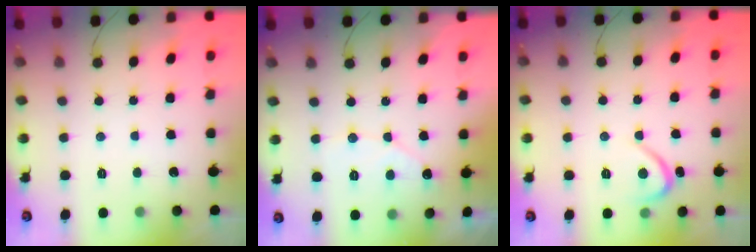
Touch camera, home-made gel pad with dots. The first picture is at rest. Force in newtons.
{"total": 5.6, "press": 5.6, "slide": 0.3}
{"total": 3.2, "press": 3.2, "slide": 0.3}